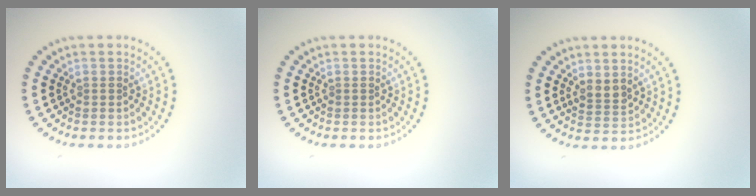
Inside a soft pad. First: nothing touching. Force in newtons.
{"total": 0.0}
{"total": 1.7, "press": 1.5, "slide": 0.8}